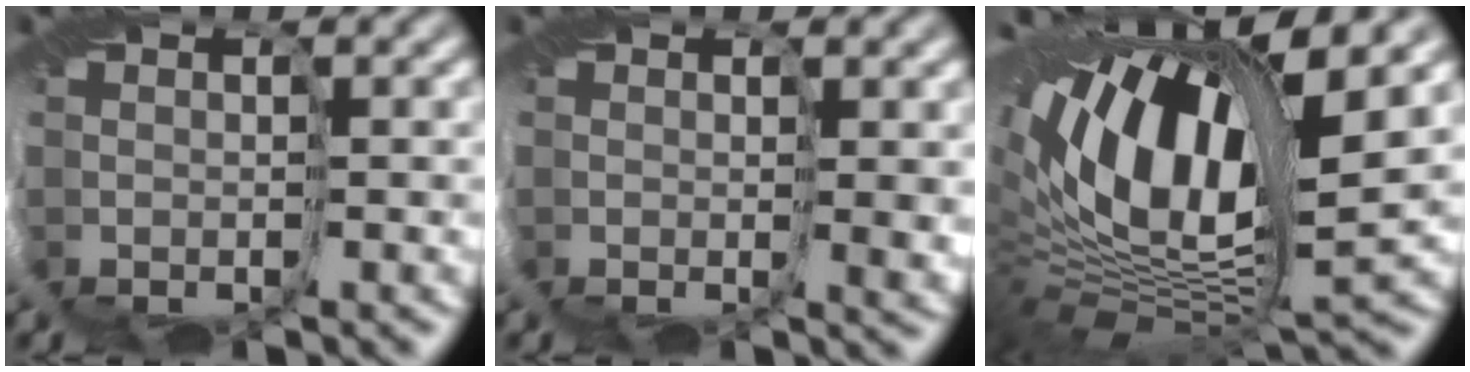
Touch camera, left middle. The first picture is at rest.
{"total": 2.5, "force": [0.3, 1.2, 2.2], "torque": [-0.045, -0.008, 0.011]}
{"total": 16.2, "force": [3.8, 7.9, 13.6], "torque": [-0.257, 0.016, 0.075]}